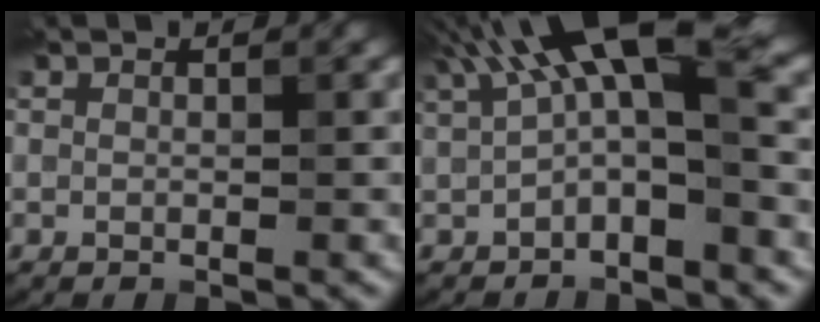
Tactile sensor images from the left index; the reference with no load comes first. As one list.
[{"total": 8.0, "force": [2.2, 2.7, 7.2], "torque": [-0.122, 0.017, 0.024]}]